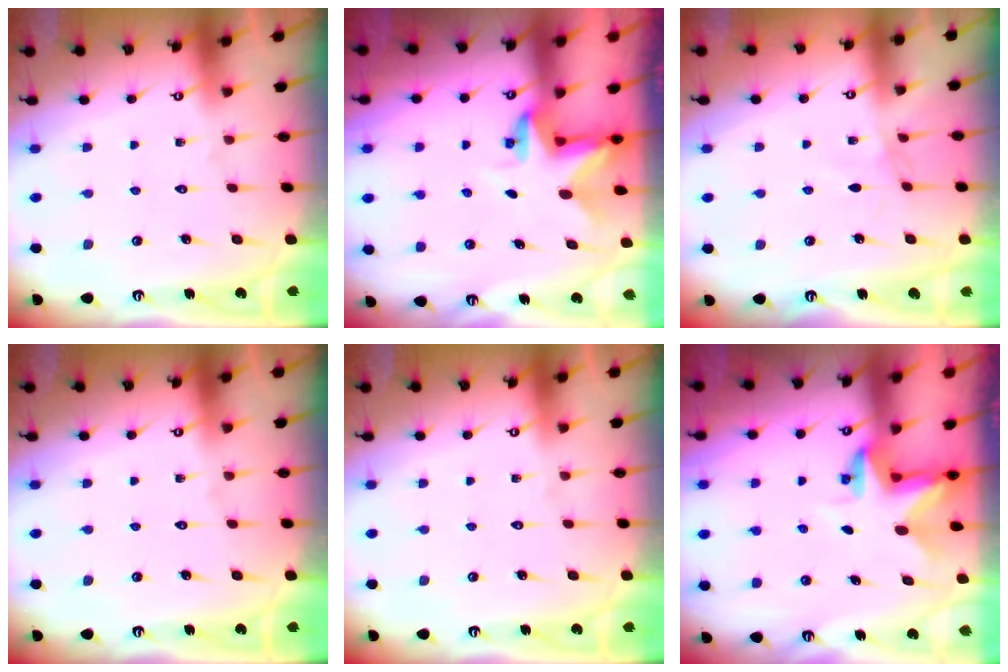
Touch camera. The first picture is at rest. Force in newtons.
{"total": 3.0, "press": 3.0, "slide": 0.3}
{"total": 1.7, "press": 1.6, "slide": 0.4}
{"total": 0.0}
{"total": 0.0}
{"total": 3.0, "press": 3.0, "slide": 0.3}